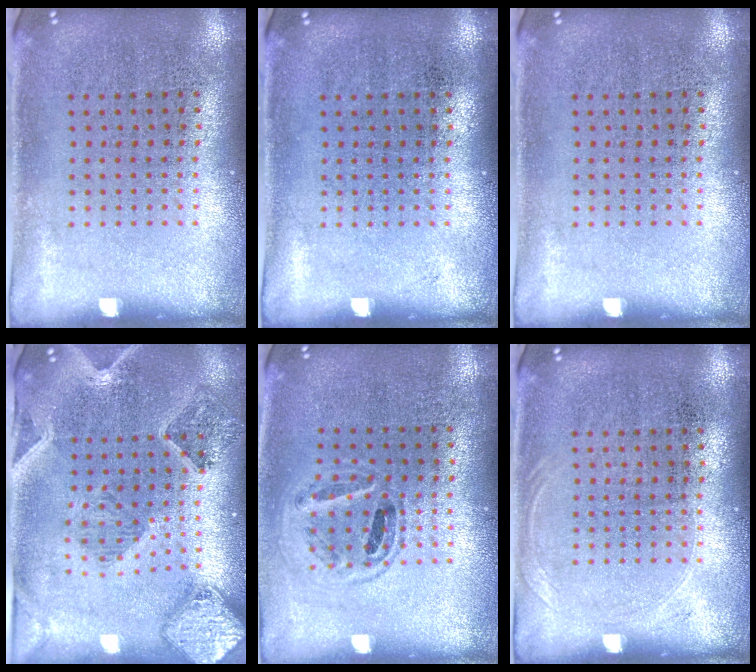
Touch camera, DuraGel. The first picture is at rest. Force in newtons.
{"total": 0.0}
{"total": 0.0}
{"total": 1.7, "press": 1.6, "slide": 0.4}
{"total": 0.9, "press": 0.8, "slide": 0.3}
{"total": 0.7, "press": 0.7, "slide": 0.3}